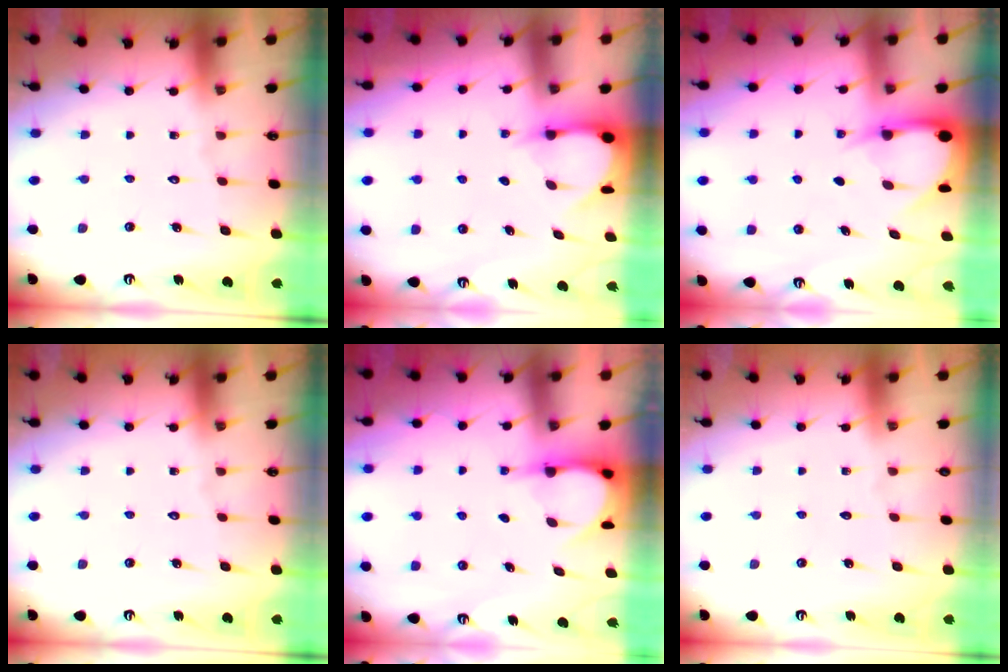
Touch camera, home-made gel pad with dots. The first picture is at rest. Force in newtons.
{"total": 3.4, "press": 3.4, "slide": 0.3}
{"total": 4.4, "press": 4.4, "slide": 0.5}
{"total": 0.0}
{"total": 3.8, "press": 3.8, "slide": 0.3}
{"total": 0.0}